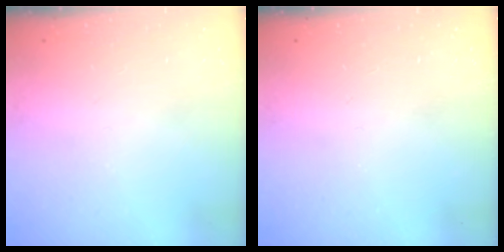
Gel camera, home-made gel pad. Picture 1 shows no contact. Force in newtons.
{"total": 0.0}